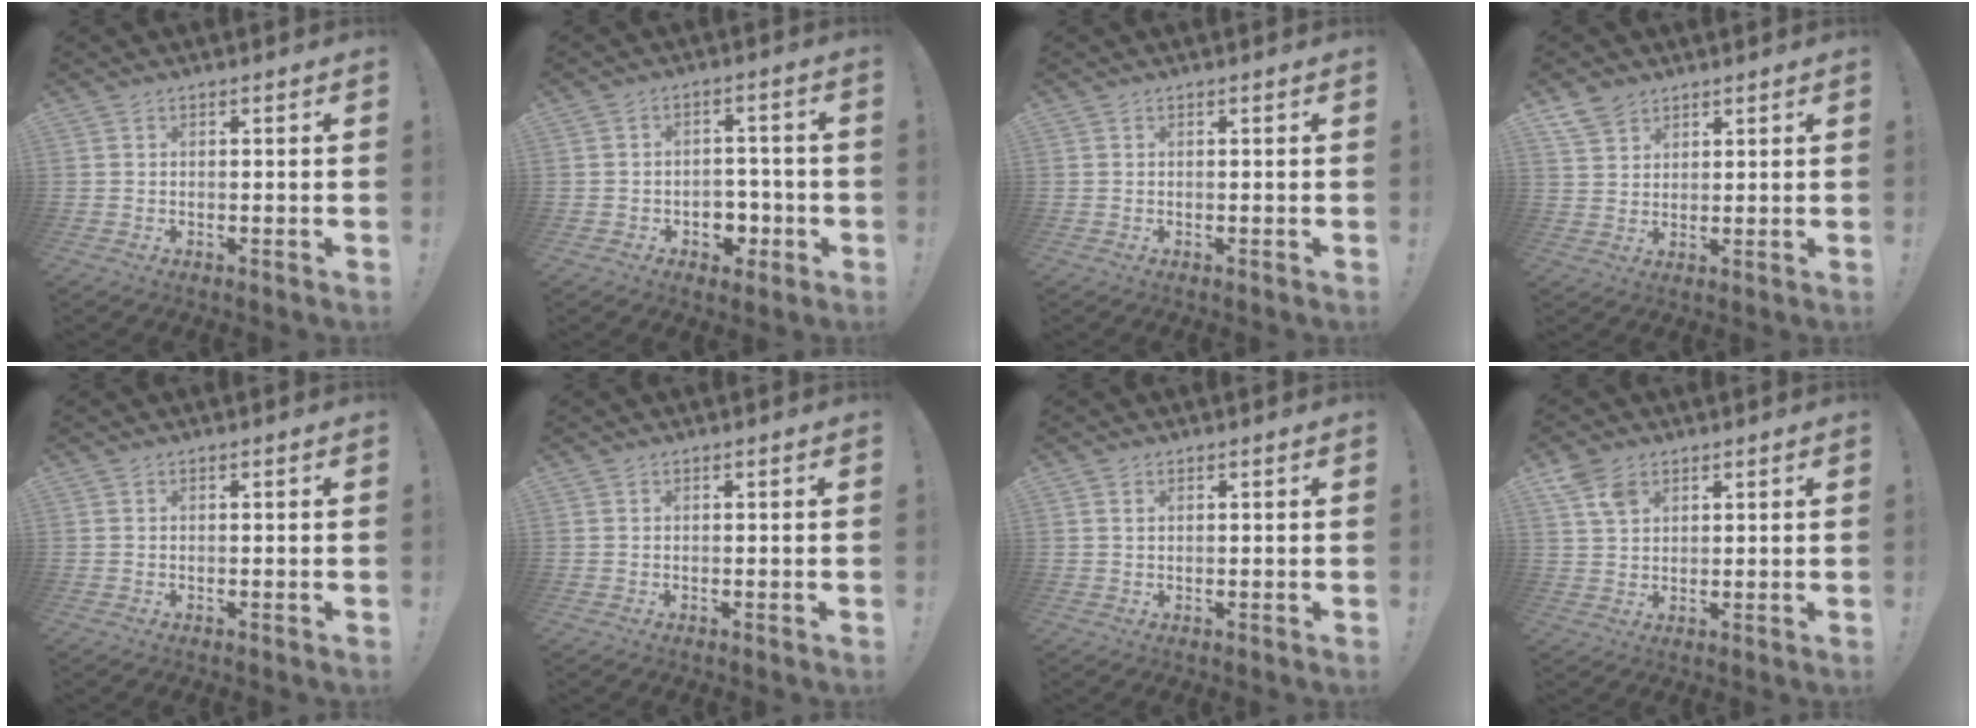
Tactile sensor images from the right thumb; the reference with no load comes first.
{"total": 6.5, "force": [-2.0, 5.5, 2.7], "torque": [-0.032, 0.010, -0.030]}
{"total": 0.0}
{"total": 6.0, "force": [4.4, 3.8, 1.5], "torque": [-0.027, -0.023, 0.085]}
{"total": 0.0}
{"total": 0.0}
{"total": 1.0, "force": [0.6, 0.5, 0.6], "torque": [-0.007, -0.001, 0.010]}
{"total": 6.3, "force": [3.6, 4.1, 3.2], "torque": [-0.055, -0.007, 0.070]}